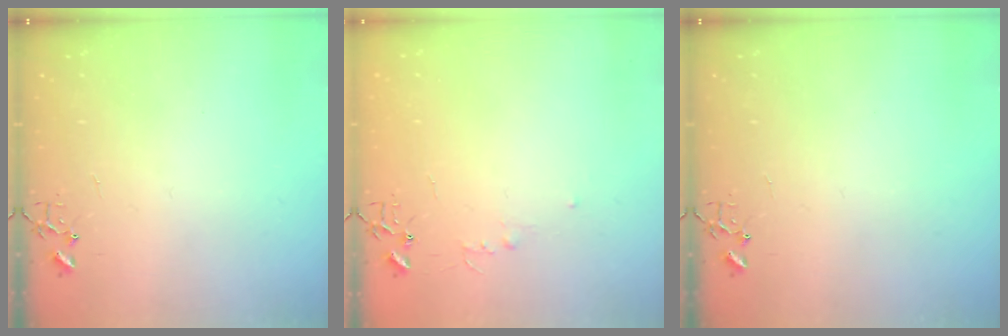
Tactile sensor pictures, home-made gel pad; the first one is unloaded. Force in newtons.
{"total": 3.9, "press": 3.9, "slide": 0.4}
{"total": 0.0}